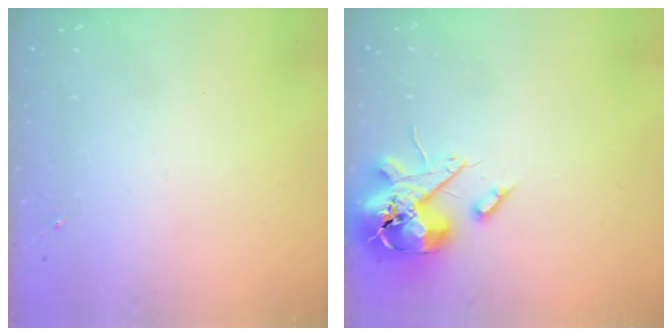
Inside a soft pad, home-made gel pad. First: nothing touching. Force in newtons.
{"total": 14.6, "press": 14.4, "slide": 2.4}